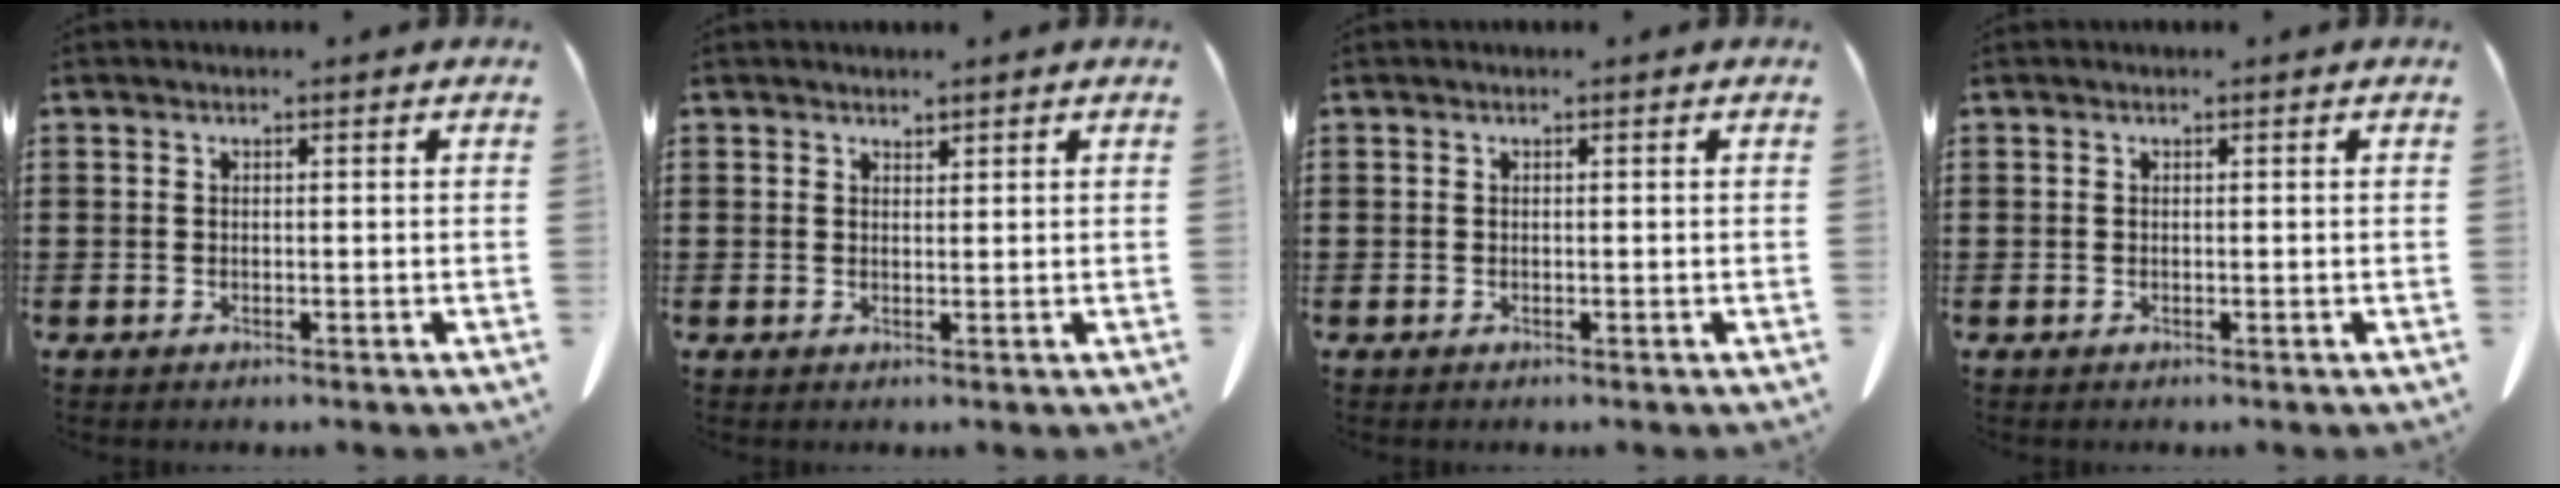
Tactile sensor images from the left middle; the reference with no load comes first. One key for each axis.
{"total": 1.2, "fx": 1.1, "fy": 0.2, "fz": 0.0, "tx": -0.003, "ty": -0.001, "tz": 0.023}
{"total": 0.0}
{"total": 0.0}